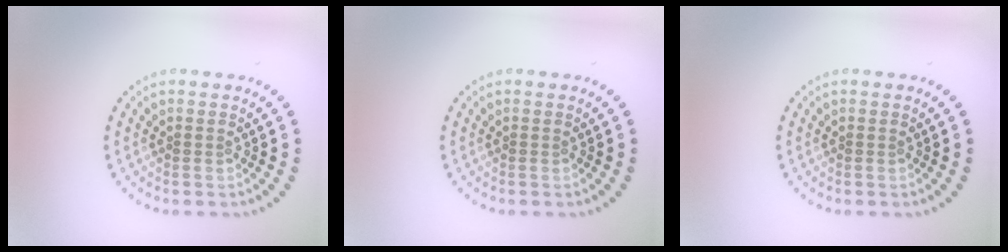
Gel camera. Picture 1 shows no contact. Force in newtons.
{"total": 0.0}
{"total": 0.0}